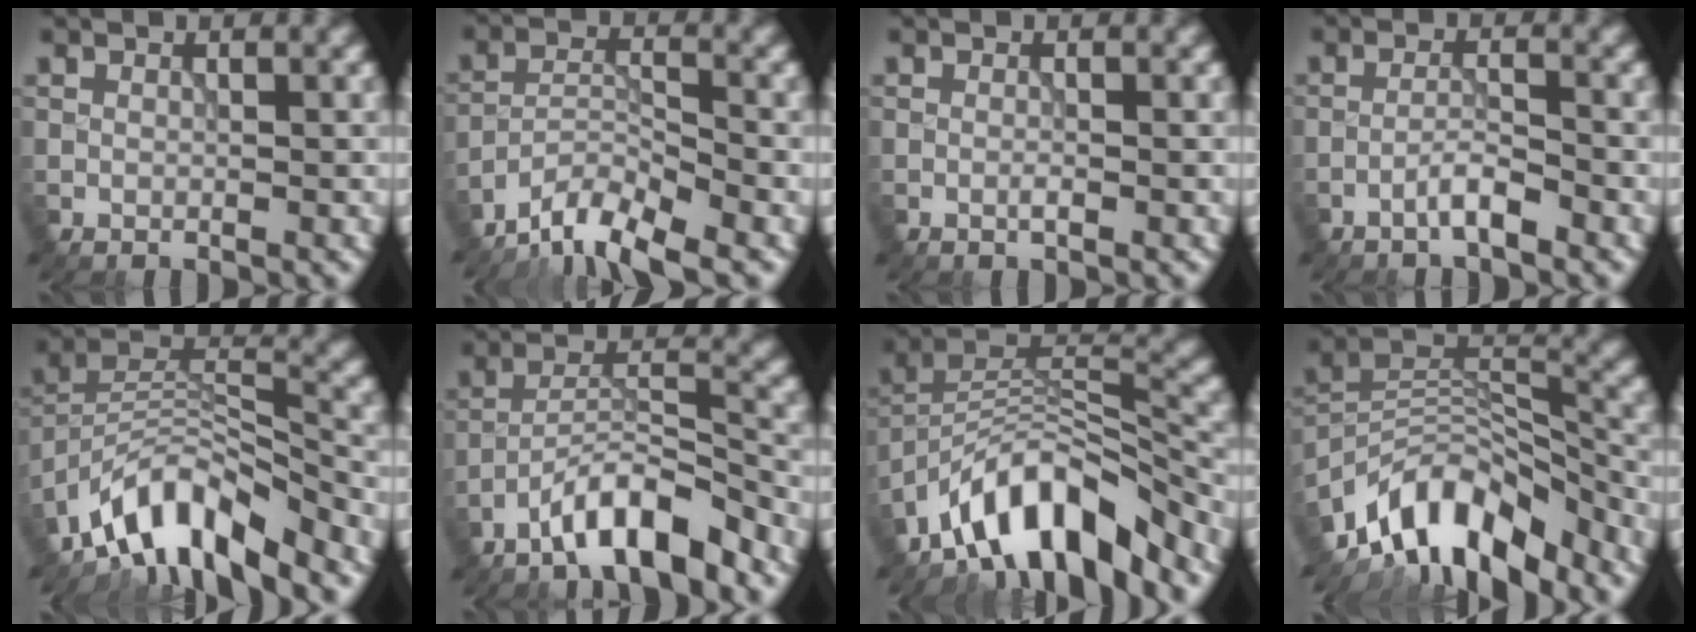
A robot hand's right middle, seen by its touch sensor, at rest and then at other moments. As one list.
[{"total": 6.0, "force": [-5.0, 1.2, 3.0], "torque": [-0.046, -0.005, -0.099]}, {"total": 0.6, "force": [-0.3, 0.1, 0.6], "torque": [-0.012, -0.002, -0.006]}, {"total": 2.2, "force": [-1.5, 0.2, 1.6], "torque": [-0.027, 0.010, -0.033]}, {"total": 9.3, "force": [-7.0, 3.0, 5.3], "torque": [-0.082, 0.000, -0.141]}, {"total": 6.5, "force": [-4.8, 1.3, 4.1], "torque": [-0.067, 0.010, -0.086]}, {"total": 10.4, "force": [-7.4, 3.7, 6.3], "torque": [-0.091, 0.012, -0.142]}, {"total": 11.4, "force": [-8.4, 4.6, 6.2], "torque": [-0.101, 0.016, -0.163]}]